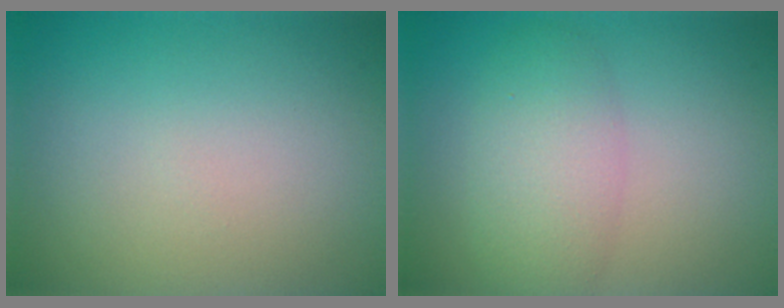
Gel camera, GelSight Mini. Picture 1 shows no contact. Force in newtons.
{"total": 4.3, "press": 4.2, "slide": 0.2}